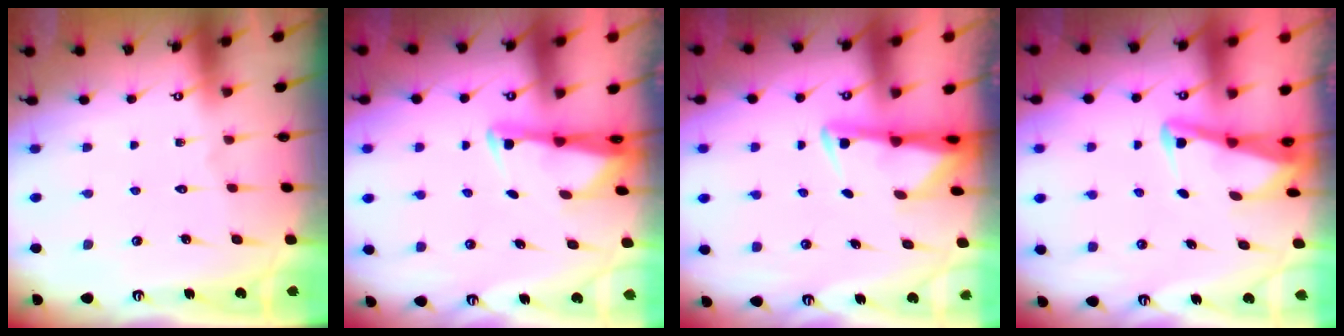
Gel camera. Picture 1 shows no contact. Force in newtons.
{"total": 2.7, "press": 2.7, "slide": 0.5}
{"total": 2.8, "press": 2.7, "slide": 0.6}
{"total": 3.0, "press": 3.0, "slide": 0.3}